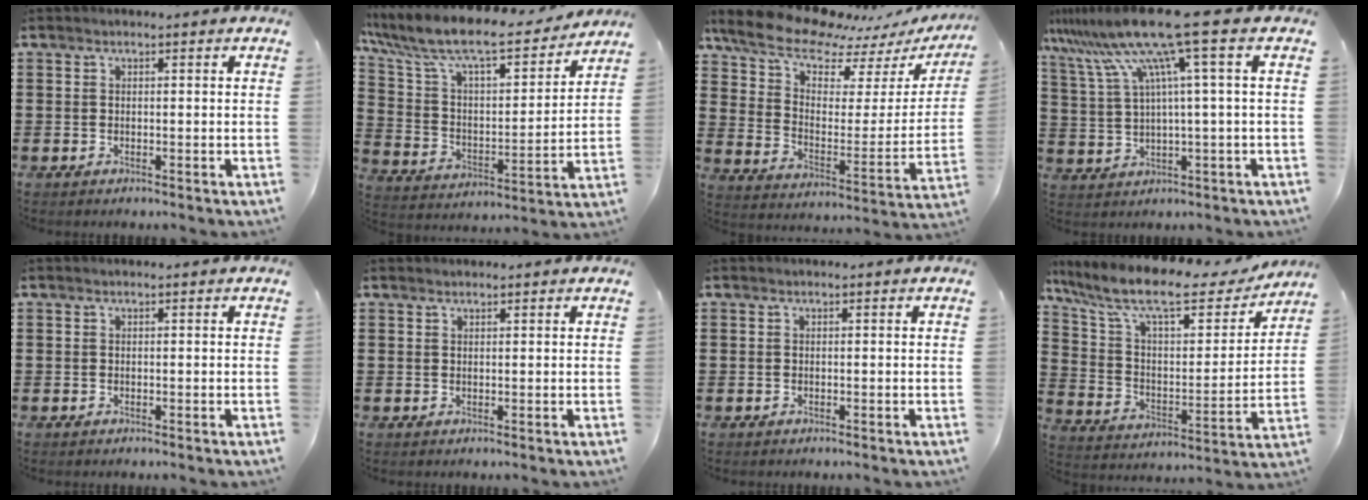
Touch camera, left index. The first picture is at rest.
{"total": 10.5, "force": [9.0, 1.9, 5.2], "torque": [-0.142, -0.059, 0.153]}
{"total": 11.2, "force": [9.7, 3.6, 4.2], "torque": [-0.116, -0.066, 0.168]}
{"total": 12.4, "force": [6.6, -0.3, 10.5], "torque": [-0.249, -0.035, 0.097]}
{"total": 0.0}
{"total": 0.8, "force": [0.8, 0.2, 0.2], "torque": [-0.006, 0.000, 0.015]}
{"total": 0.0}
{"total": 12.1, "force": [9.1, 3.0, 7.3], "torque": [-0.179, -0.047, 0.156]}